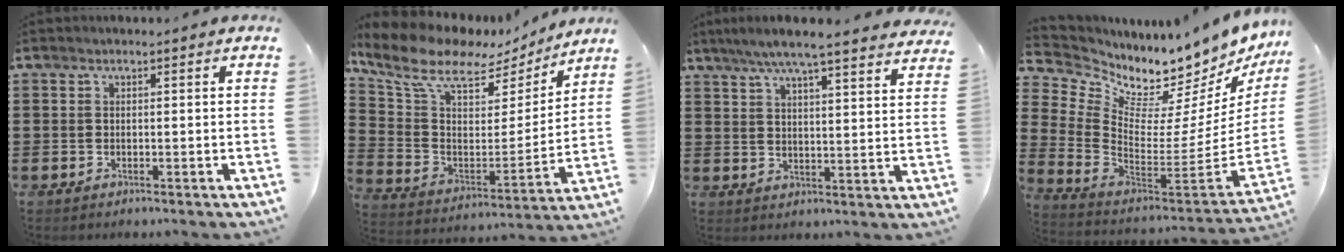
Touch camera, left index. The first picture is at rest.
{"total": 9.5, "force": [7.0, 4.2, 4.9], "torque": [-0.130, -0.038, 0.123]}
{"total": 5.9, "force": [5.2, -0.2, 2.7], "torque": [-0.071, -0.023, 0.091]}
{"total": 5.1, "force": [5.0, 0.9, -0.5], "torque": [-0.037, -0.076, 0.079]}